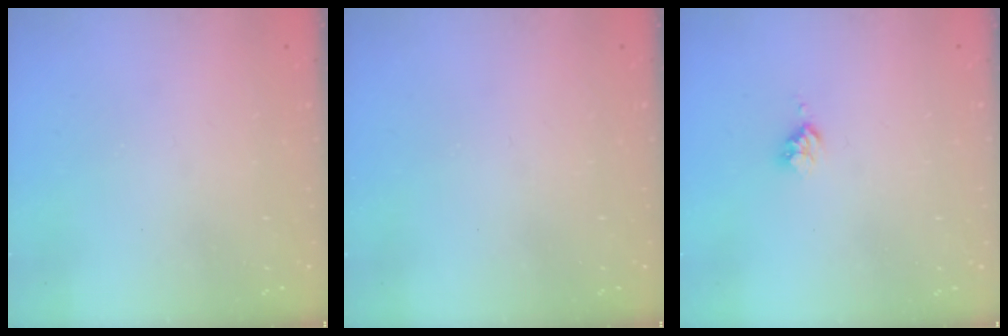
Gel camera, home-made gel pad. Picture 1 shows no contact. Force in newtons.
{"total": 0.0}
{"total": 2.5, "press": 2.5, "slide": 0.3}